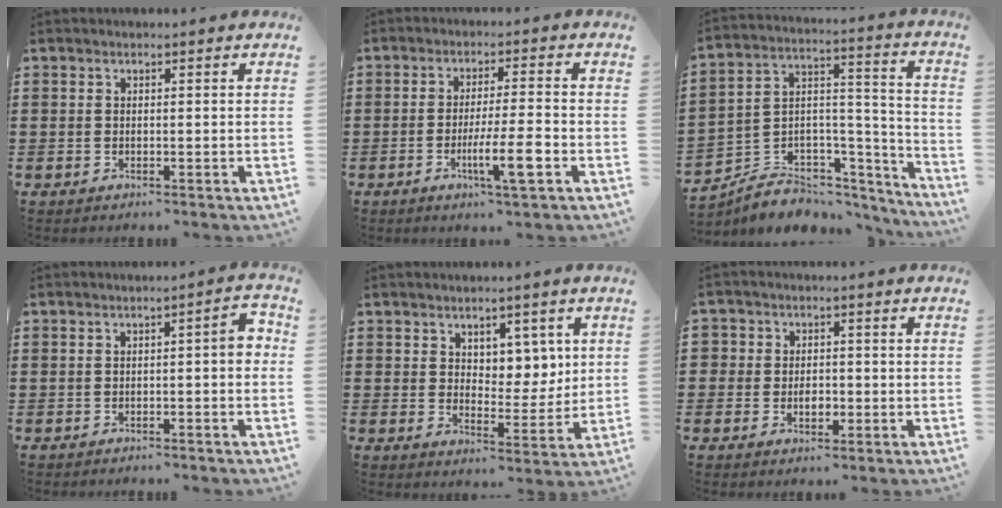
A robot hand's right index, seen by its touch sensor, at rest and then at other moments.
{"total": 7.7, "force": [-2.8, 0.8, 7.1], "torque": [-0.134, -0.015, -0.053]}
{"total": 5.0, "force": [-4.0, 3.0, 0.2], "torque": [-0.009, -0.004, -0.071]}
{"total": 2.7, "force": [-0.7, 0.4, 2.5], "torque": [-0.036, 0.001, -0.019]}
{"total": 5.3, "force": [3.3, 3.7, 1.8], "torque": [-0.037, -0.003, 0.056]}
{"total": 2.8, "force": [-0.5, 2.5, 1.1], "torque": [-0.030, 0.007, -0.014]}